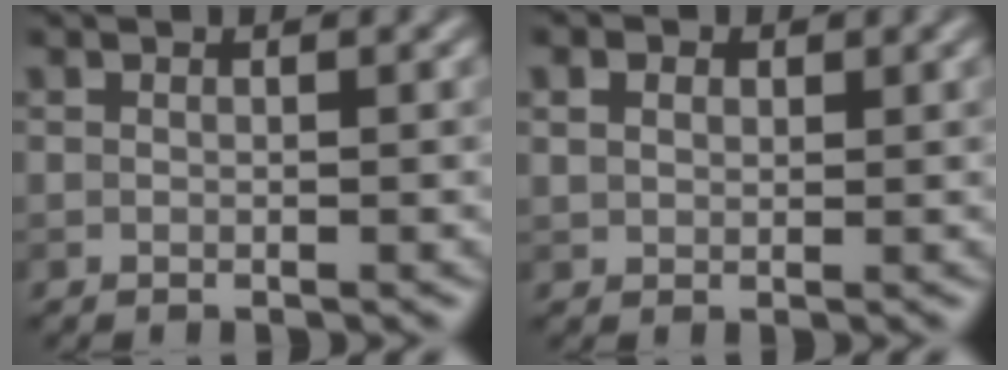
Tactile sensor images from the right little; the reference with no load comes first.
{"total": 2.0, "force": [1.0, 1.5, 0.9], "torque": [-0.021, 0.004, 0.011]}